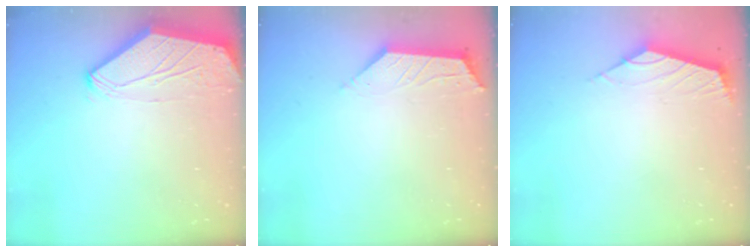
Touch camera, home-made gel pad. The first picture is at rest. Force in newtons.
{"total": 3.0, "press": 2.9, "slide": 0.5}
{"total": 2.5, "press": 2.5, "slide": 0.6}